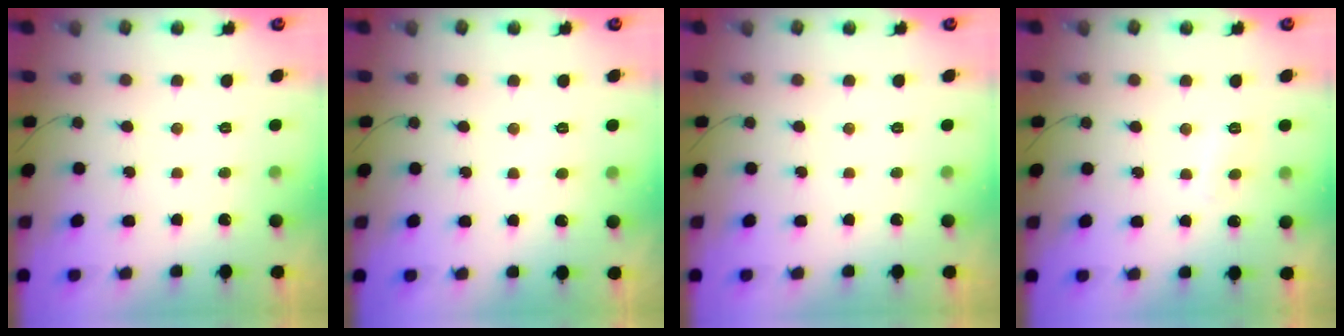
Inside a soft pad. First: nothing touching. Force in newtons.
{"total": 2.4, "press": 2.4, "slide": 0.4}
{"total": 0.0}
{"total": 2.9, "press": 2.9, "slide": 0.5}